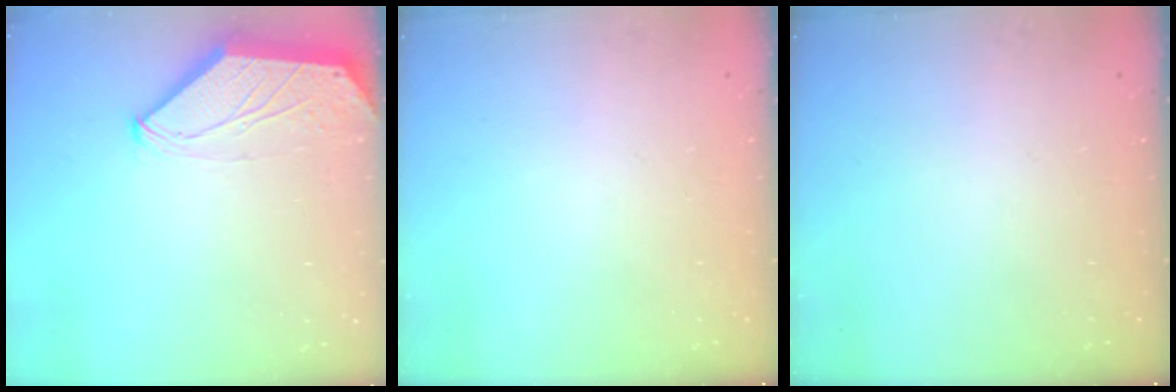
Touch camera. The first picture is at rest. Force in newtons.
{"total": 0.0}
{"total": 0.0}